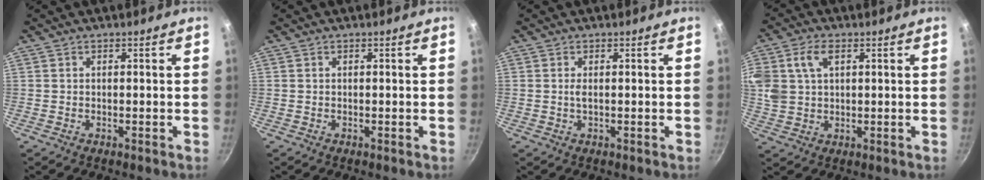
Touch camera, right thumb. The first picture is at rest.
{"total": 0.0}
{"total": 1.0, "force": [0.1, 0.3, 1.0], "torque": [-0.022, -0.001, 0.002]}
{"total": 12.6, "force": [4.2, 9.0, 7.9], "torque": [-0.175, 0.021, 0.081]}